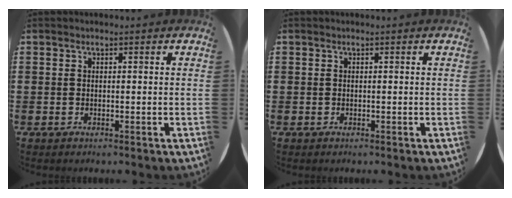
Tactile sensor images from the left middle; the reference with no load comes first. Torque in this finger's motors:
{"motor_torque": [-0.23, -0.29, 0.01, -0.01]}